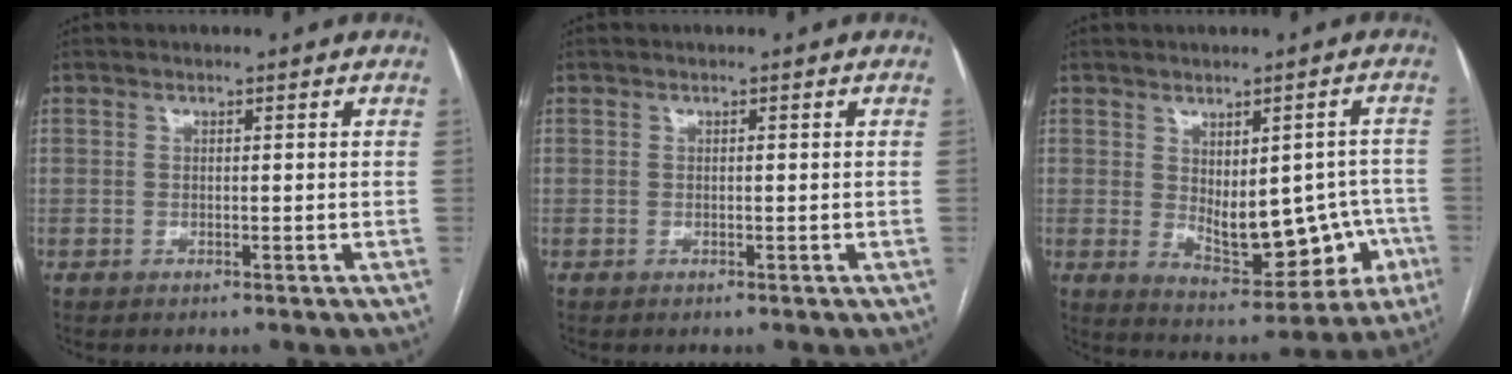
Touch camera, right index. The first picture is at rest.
{"total": 0.0}
{"total": 11.7, "force": [-1.9, 6.2, 9.8], "torque": [-0.119, 0.012, 0.001]}